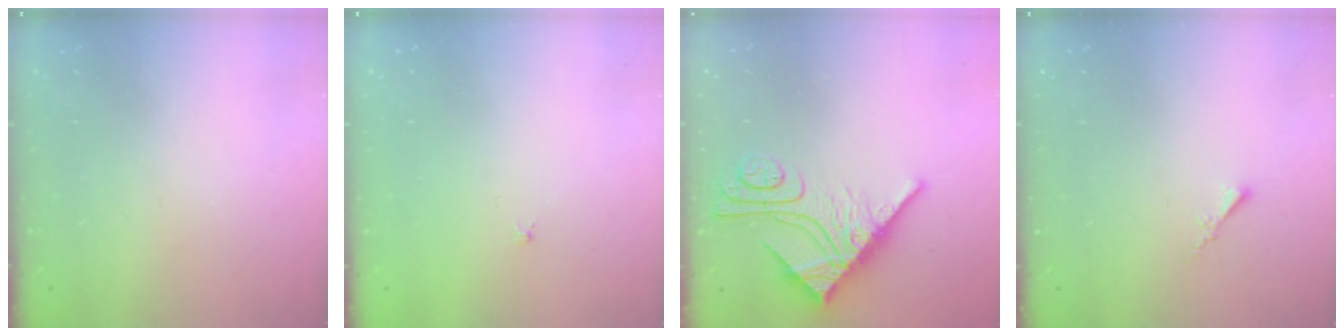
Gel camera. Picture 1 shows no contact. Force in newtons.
{"total": 1.0, "press": 0.9, "slide": 0.3}
{"total": 11.6, "press": 11.5, "slide": 1.0}
{"total": 0.0}